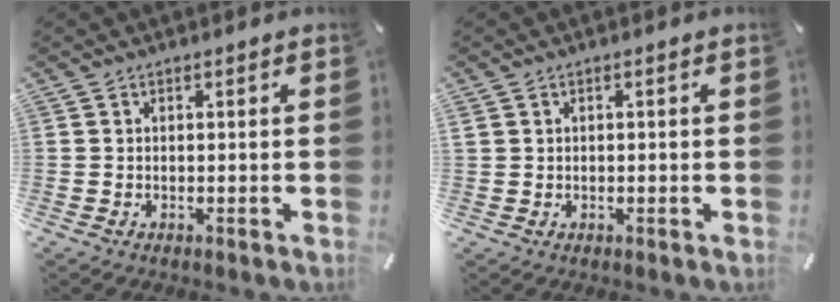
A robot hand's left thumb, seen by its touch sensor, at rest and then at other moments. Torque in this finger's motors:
{"motor_torque": [1.11, 1.19, 0.64, -0.81, 0.27]}